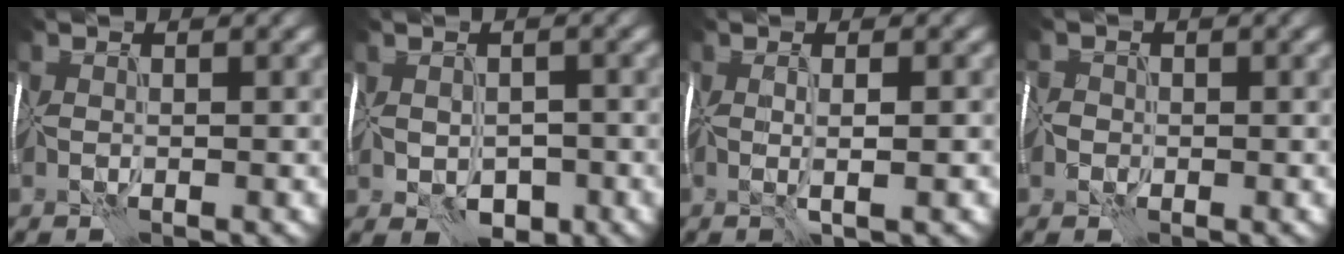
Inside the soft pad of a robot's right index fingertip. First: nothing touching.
{"total": 3.4, "force": [-0.8, 2.4, 2.2], "torque": [-0.027, 0.000, -0.012]}
{"total": 2.0, "force": [0.5, 0.4, 1.9], "torque": [-0.014, 0.008, 0.014]}
{"total": 0.9, "force": [-0.3, 0.8, -0.1], "torque": [0.003, 0.007, -0.013]}